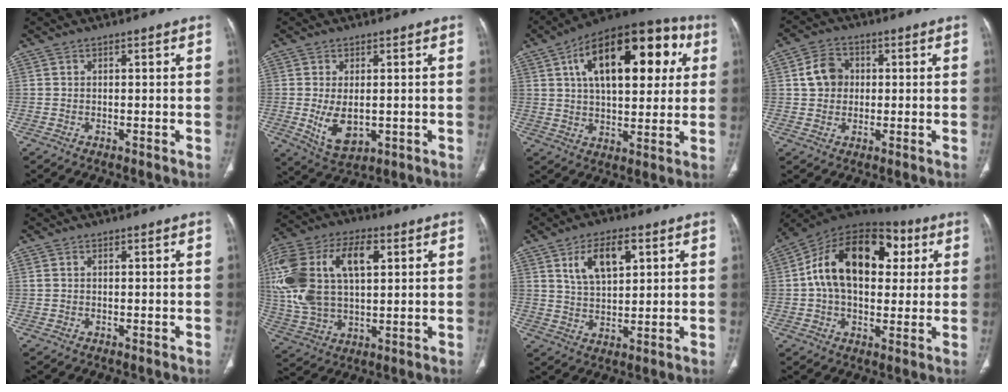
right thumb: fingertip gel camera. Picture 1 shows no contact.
{"total": 7.2, "force": [-0.8, 4.1, 5.9], "torque": [-0.101, -0.015, 0.002]}
{"total": 25.0, "force": [7.8, 12.4, 20.3], "torque": [-0.280, 0.017, 0.114]}
{"total": 6.4, "force": [0.9, 5.4, 3.4], "torque": [-0.045, 0.008, 0.011]}
{"total": 1.0, "force": [0.4, 0.5, 0.7], "torque": [-0.022, 0.013, 0.015]}
{"total": 25.0, "force": [6.1, 14.2, 19.7], "torque": [-0.437, 0.017, 0.114]}
{"total": 9.4, "force": [3.9, 4.8, 7.1], "torque": [-0.111, -0.011, 0.075]}
{"total": 21.9, "force": [4.5, 13.8, 16.4], "torque": [-0.248, 0.025, 0.063]}